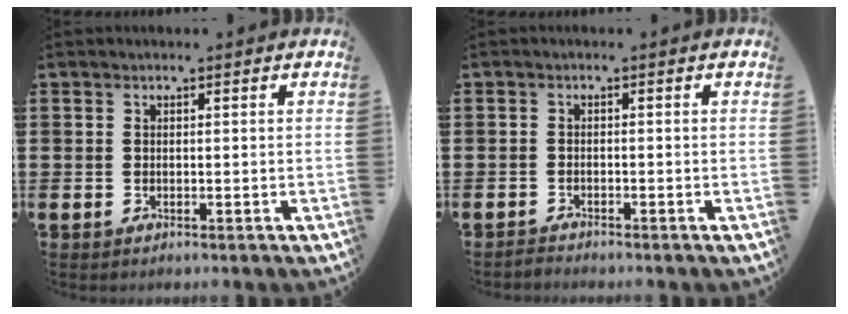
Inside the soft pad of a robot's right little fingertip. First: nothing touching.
{"total": 1.0, "force": [-1.0, 0.0, 0.0], "torque": [-0.003, 0.000, -0.020]}